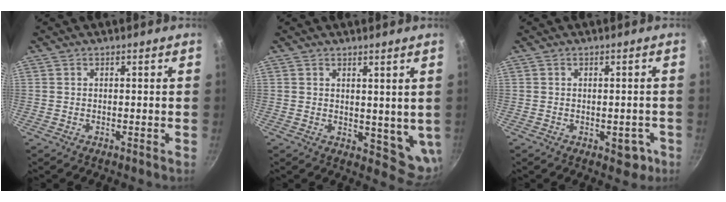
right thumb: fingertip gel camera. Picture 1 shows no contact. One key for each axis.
{"total": 7.4, "fx": 2.7, "fy": 4.3, "fz": 5.3, "tx": -0.062, "ty": -0.029, "tz": 0.047}
{"total": 3.9, "fx": -1.4, "fy": 2.4, "fz": 2.8, "tx": -0.011, "ty": 0.014, "tz": -0.010}